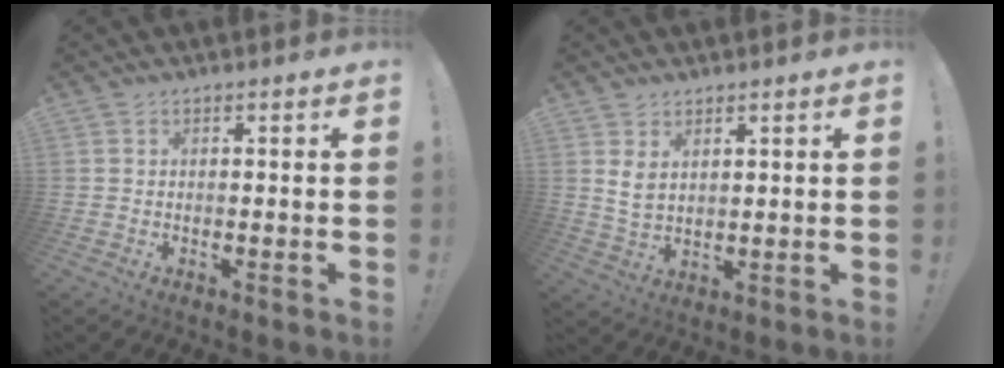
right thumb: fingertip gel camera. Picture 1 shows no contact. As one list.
[{"total": 4.8, "force": [2.5, 2.8, 2.9], "torque": [-0.057, -0.011, 0.048]}]